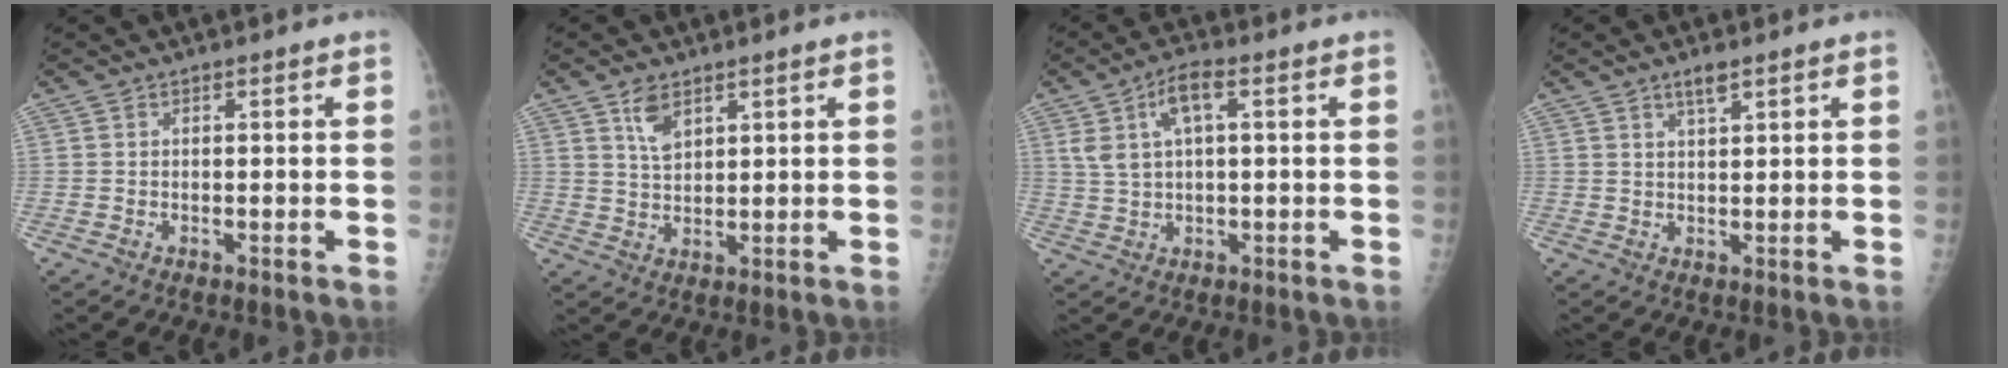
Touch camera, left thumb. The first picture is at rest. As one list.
[{"total": 4.7, "force": [2.8, 2.5, 2.8], "torque": [-0.037, -0.016, 0.057]}, {"total": 6.9, "force": [2.2, 3.1, 5.8], "torque": [-0.114, 0.010, 0.041]}, {"total": 2.9, "force": [2.1, 1.0, 1.8], "torque": [-0.021, -0.011, 0.037]}]